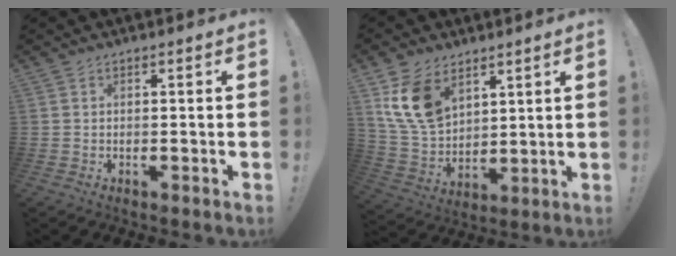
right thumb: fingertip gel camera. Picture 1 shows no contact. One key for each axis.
{"total": 13.9, "fx": 7.4, "fy": 9.0, "fz": 7.6, "tx": -0.151, "ty": -0.032, "tz": 0.146}